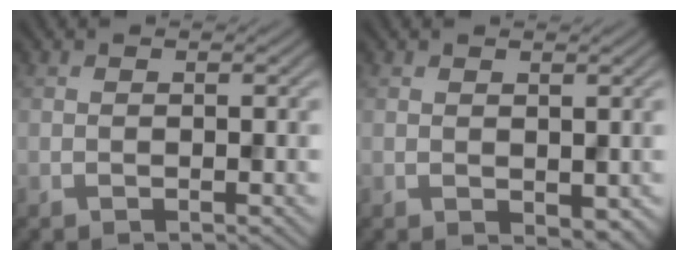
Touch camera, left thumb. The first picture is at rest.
{"total": 1.7, "force": [0.3, 1.1, 1.2], "torque": [-0.026, -0.007, 0.012]}